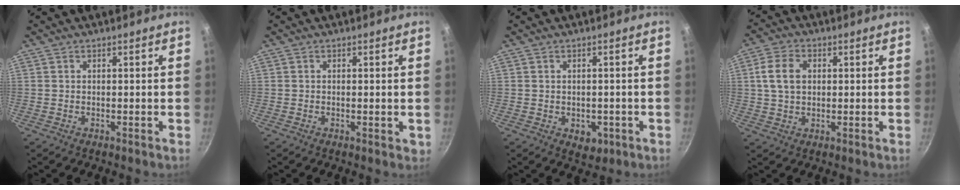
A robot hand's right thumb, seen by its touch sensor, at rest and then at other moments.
{"total": 1.2, "force": [0.0, 0.5, 1.0], "torque": [-0.013, 0.000, -0.002]}
{"total": 4.1, "force": [-1.3, 2.9, 2.6], "torque": [-0.023, 0.005, -0.006]}
{"total": 7.2, "force": [1.2, 5.1, 4.9], "torque": [-0.082, 0.009, 0.020]}